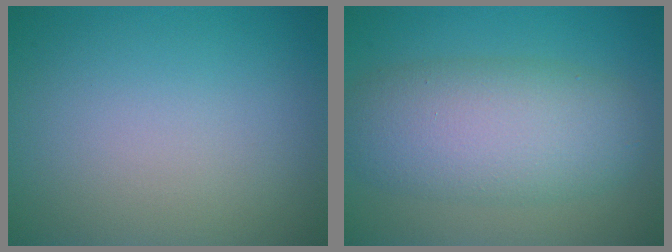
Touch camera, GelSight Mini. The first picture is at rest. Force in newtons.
{"total": 7.5, "press": 7.4, "slide": 0.4}